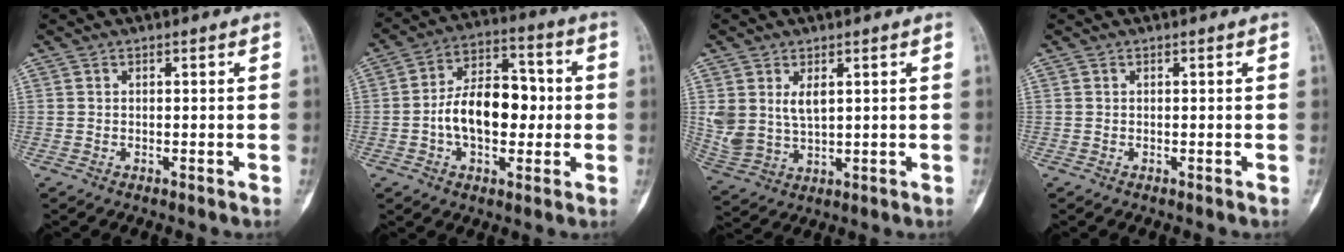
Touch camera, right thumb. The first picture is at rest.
{"total": 13.9, "force": [-1.1, 8.5, 11.0], "torque": [-0.155, 0.035, -0.022]}
{"total": 7.3, "force": [2.4, 4.4, 5.3], "torque": [-0.108, -0.009, 0.063]}
{"total": 0.0}